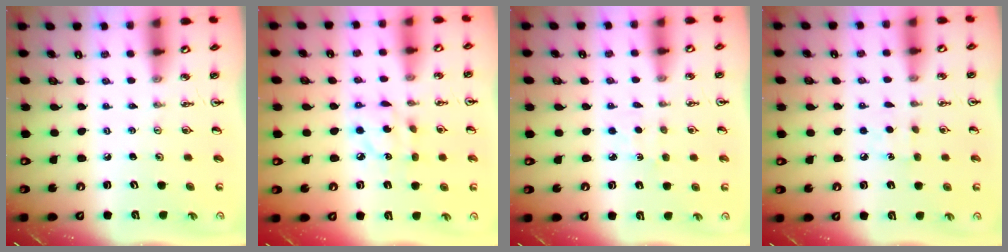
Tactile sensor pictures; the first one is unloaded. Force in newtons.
{"total": 7.3, "press": 7.3, "slide": 0.1}
{"total": 3.0, "press": 3.0, "slide": 0.4}
{"total": 7.3, "press": 7.3, "slide": 0.9}